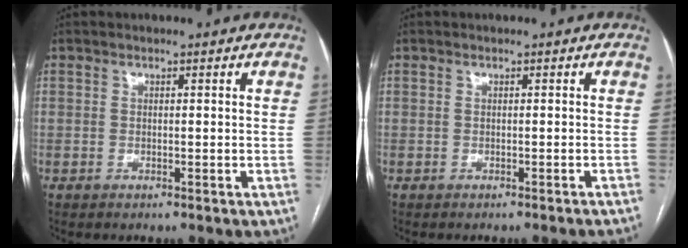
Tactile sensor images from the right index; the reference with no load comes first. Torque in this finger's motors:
{"motor_torque": [0.21, -0.31, 0.00, 0.02]}